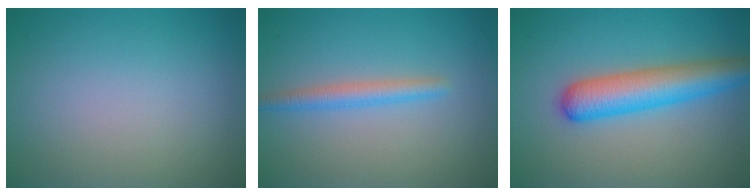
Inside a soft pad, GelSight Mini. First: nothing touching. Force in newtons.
{"total": 2.1, "press": 2.1, "slide": 0.2}
{"total": 5.7, "press": 5.7, "slide": 0.2}